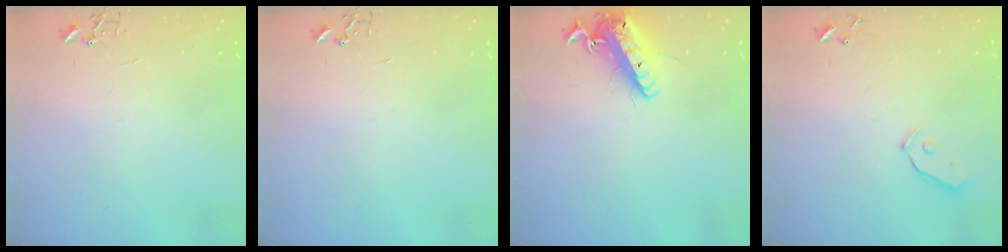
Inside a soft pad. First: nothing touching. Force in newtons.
{"total": 0.0}
{"total": 15.0, "press": 14.7, "slide": 3.1}
{"total": 3.7, "press": 3.6, "slide": 0.8}